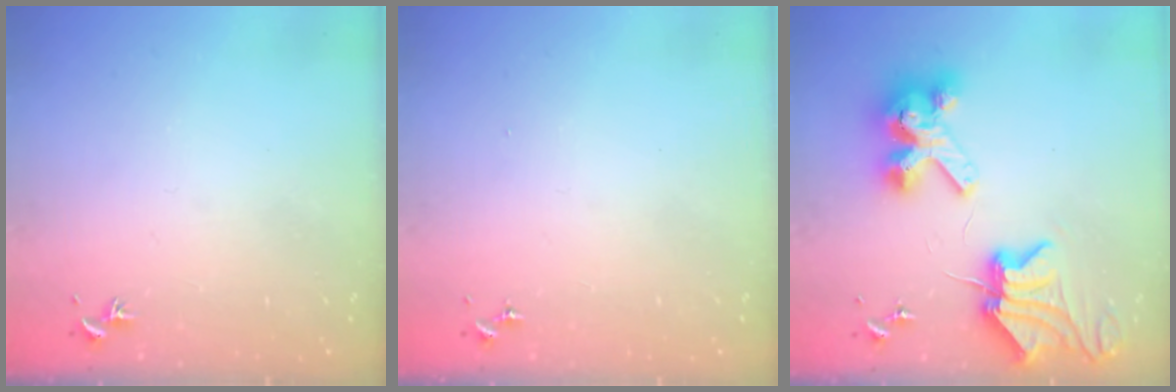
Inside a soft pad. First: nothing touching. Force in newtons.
{"total": 0.0}
{"total": 11.9, "press": 11.8, "slide": 1.5}